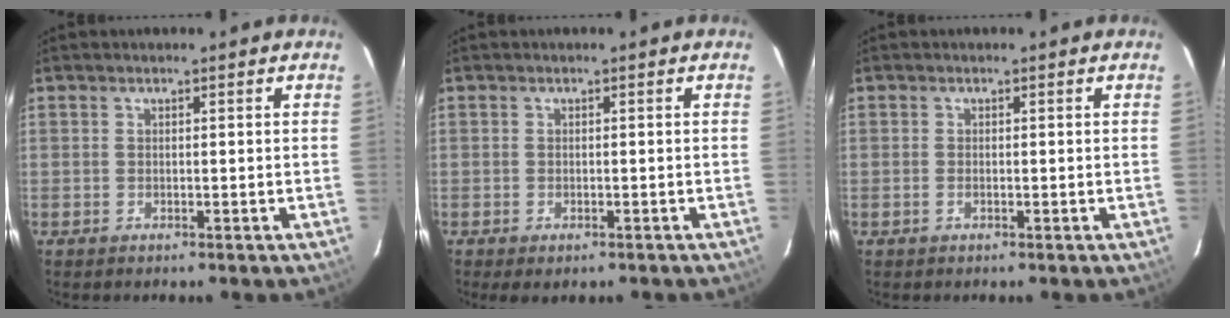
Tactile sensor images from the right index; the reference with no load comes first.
{"total": 2.4, "force": [-1.4, 1.3, 1.5], "torque": [-0.026, -0.010, -0.018]}
{"total": 0.8, "force": [-0.3, 0.3, 0.7], "torque": [-0.015, -0.001, -0.007]}